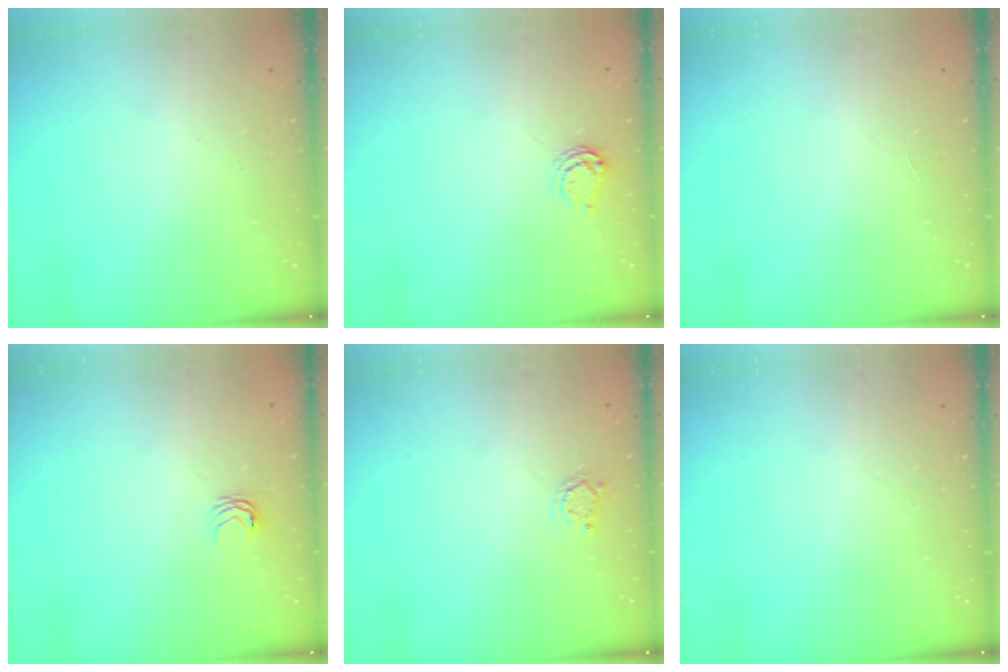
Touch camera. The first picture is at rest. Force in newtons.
{"total": 4.6, "press": 4.5, "slide": 0.6}
{"total": 1.3, "press": 1.3, "slide": 0.1}
{"total": 3.1, "press": 3.1, "slide": 0.3}
{"total": 2.6, "press": 2.6, "slide": 0.3}
{"total": 0.0}